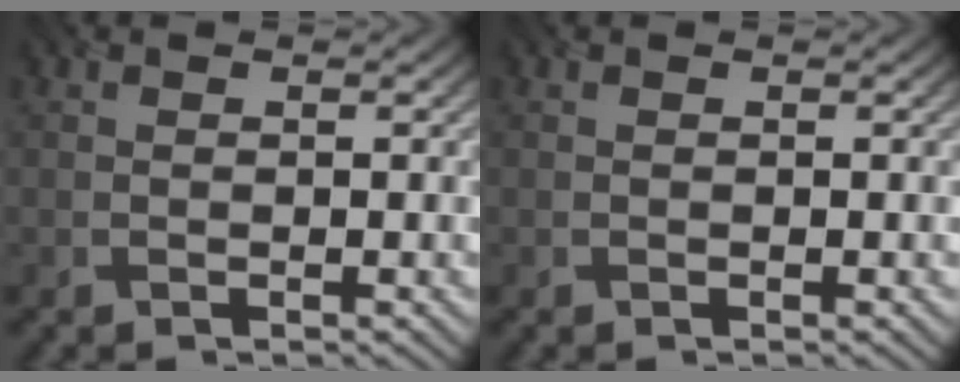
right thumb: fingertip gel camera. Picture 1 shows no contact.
{"total": 0.0}